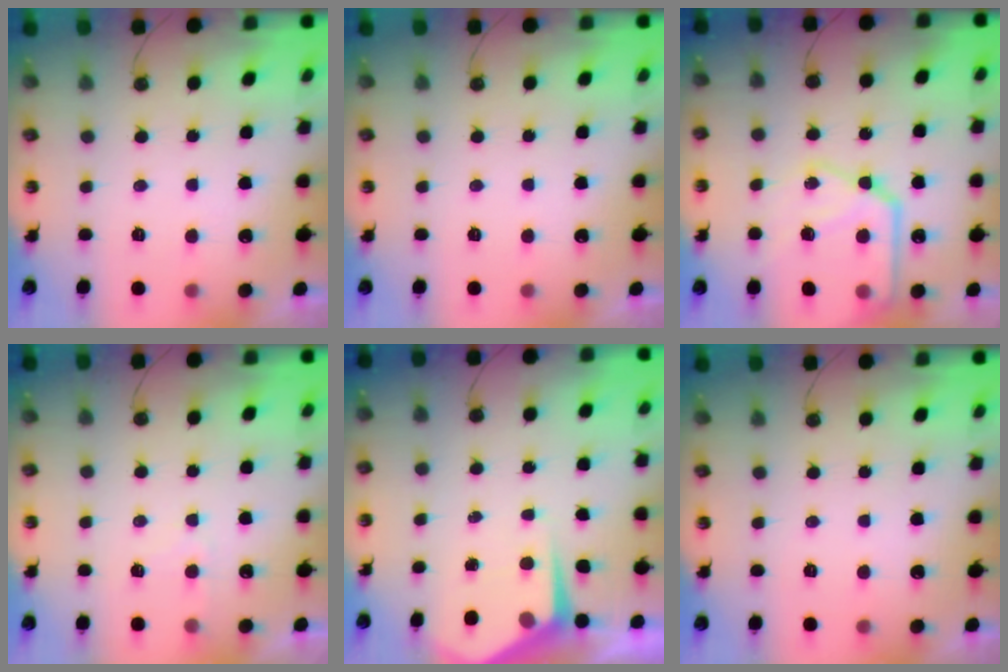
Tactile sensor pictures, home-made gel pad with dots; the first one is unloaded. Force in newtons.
{"total": 0.0}
{"total": 17.1, "press": 17.0, "slide": 1.6}
{"total": 3.2, "press": 3.2, "slide": 0.4}
{"total": 4.4, "press": 4.3, "slide": 0.5}
{"total": 0.0}